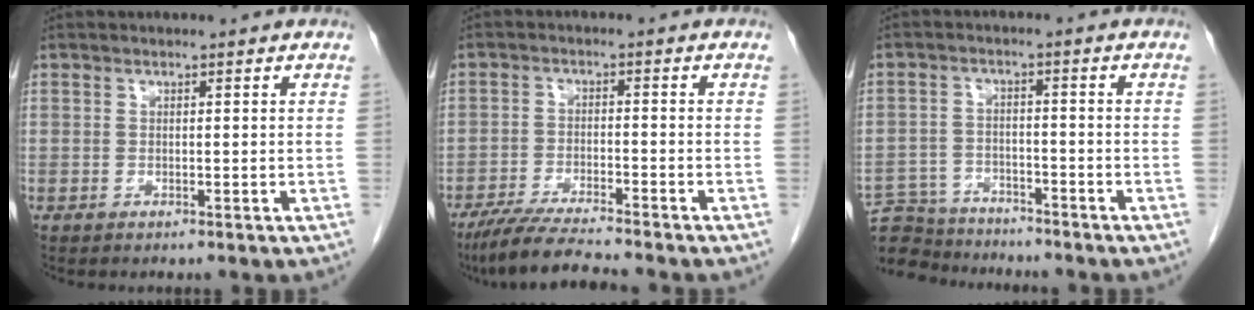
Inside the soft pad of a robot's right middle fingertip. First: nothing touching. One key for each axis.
{"total": 7.7, "fx": -6.8, "fy": -0.6, "fz": 3.5, "tx": -0.059, "ty": -0.026, "tz": -0.122}
{"total": 10.4, "fx": -9.9, "fy": 2.8, "fz": 1.5, "tx": -0.030, "ty": 0.010, "tz": -0.161}